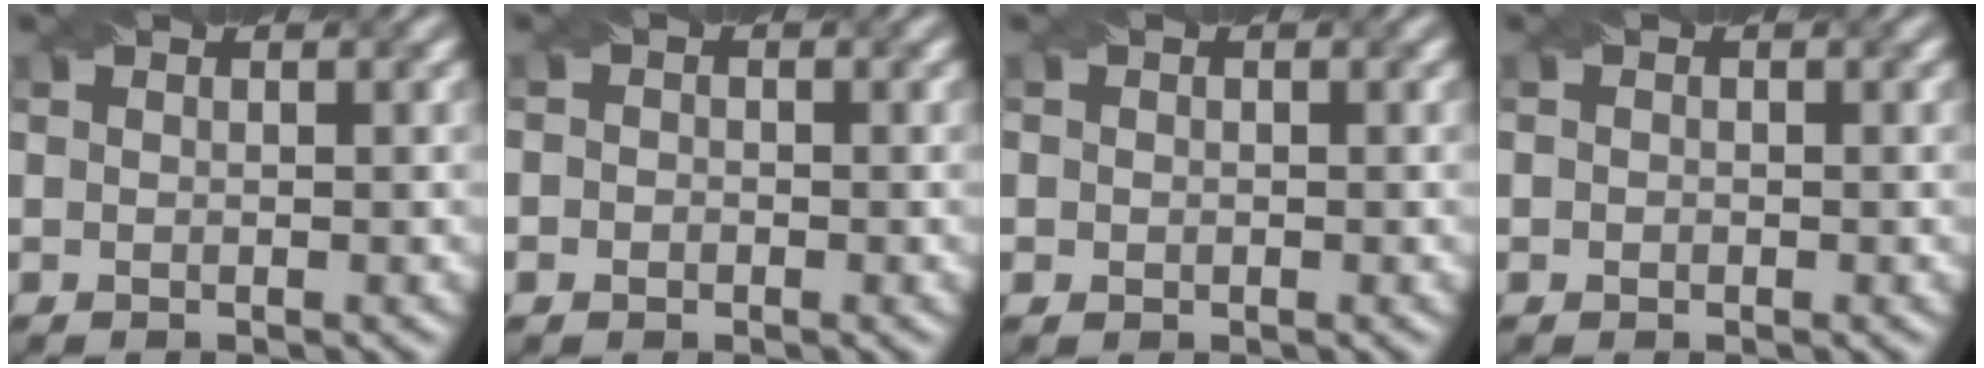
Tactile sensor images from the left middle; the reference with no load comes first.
{"total": 1.0, "force": [-0.3, 0.9, 0.3], "torque": [0.001, -0.004, -0.008]}
{"total": 1.0, "force": [0.1, 1.0, 0.2], "torque": [0.002, -0.001, -0.003]}
{"total": 0.5, "force": [-0.1, 0.5, 0.2], "torque": [-0.001, -0.004, -0.002]}